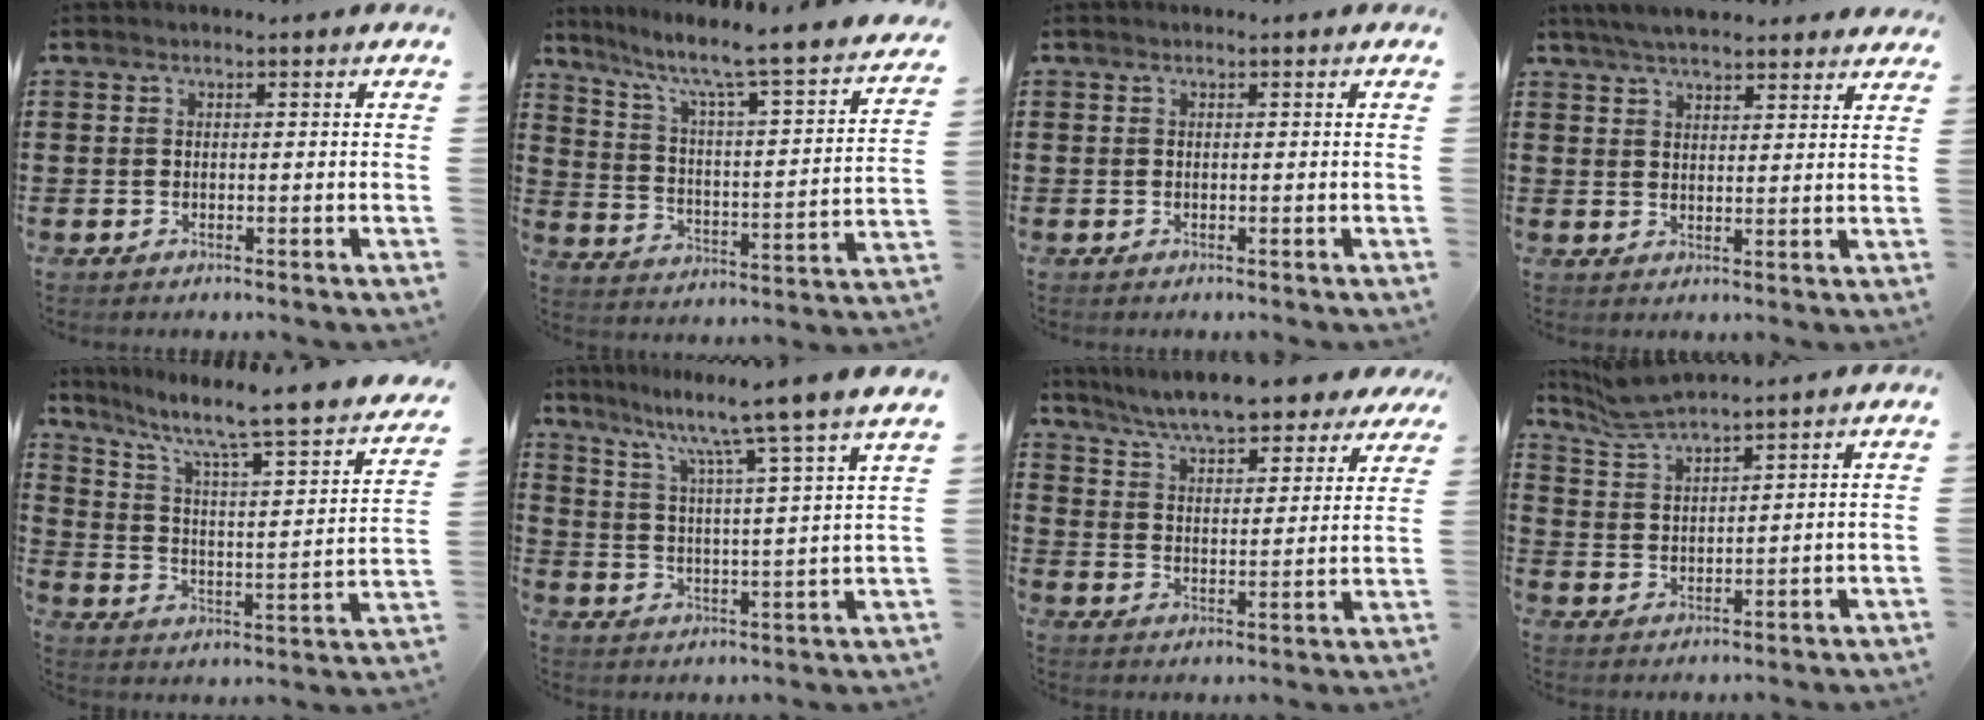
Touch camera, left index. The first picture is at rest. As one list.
[{"total": 6.4, "force": [5.2, -0.3, 3.8], "torque": [-0.099, -0.054, 0.073]}, {"total": 0.0}, {"total": 5.0, "force": [4.5, 1.4, 1.6], "torque": [-0.044, -0.003, 0.085]}, {"total": 6.9, "force": [5.5, -0.2, 4.1], "torque": [-0.105, -0.057, 0.079]}, {"total": 8.6, "force": [7.2, -2.1, 4.1], "torque": [-0.100, -0.063, 0.108]}, {"total": 8.4, "force": [7.8, 0.3, 3.3], "torque": [-0.096, -0.034, 0.139]}, {"total": 4.6, "force": [4.3, 0.1, 1.4], "torque": [-0.043, -0.018, 0.078]}]